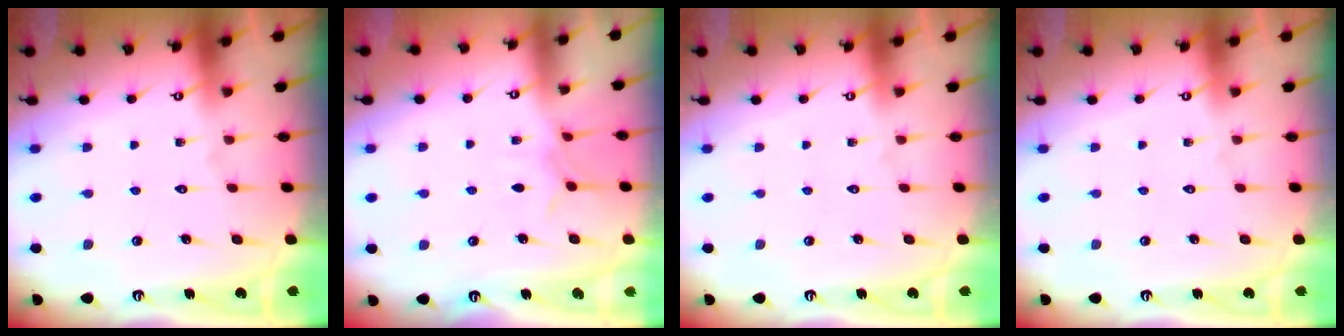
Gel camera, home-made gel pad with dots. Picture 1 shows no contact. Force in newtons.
{"total": 3.9, "press": 3.9, "slide": 0.2}
{"total": 0.0}
{"total": 0.0}